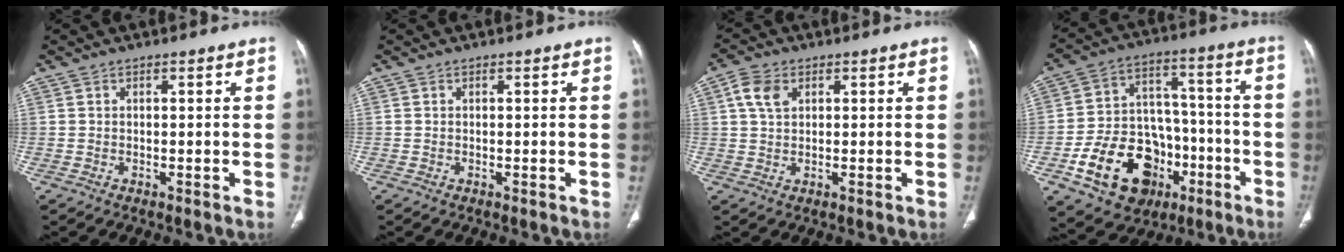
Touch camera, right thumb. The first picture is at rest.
{"total": 0.0}
{"total": 4.8, "force": [1.5, 3.2, 3.2], "torque": [-0.066, 0.004, 0.029]}
{"total": 20.3, "force": [-8.9, 14.6, 11.1], "torque": [-0.159, 0.069, -0.134]}